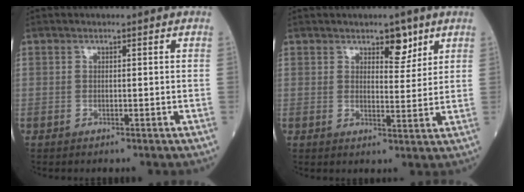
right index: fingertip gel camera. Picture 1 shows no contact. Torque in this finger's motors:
{"motor_torque": [0.11, 0.13, 0.03, 0.01]}